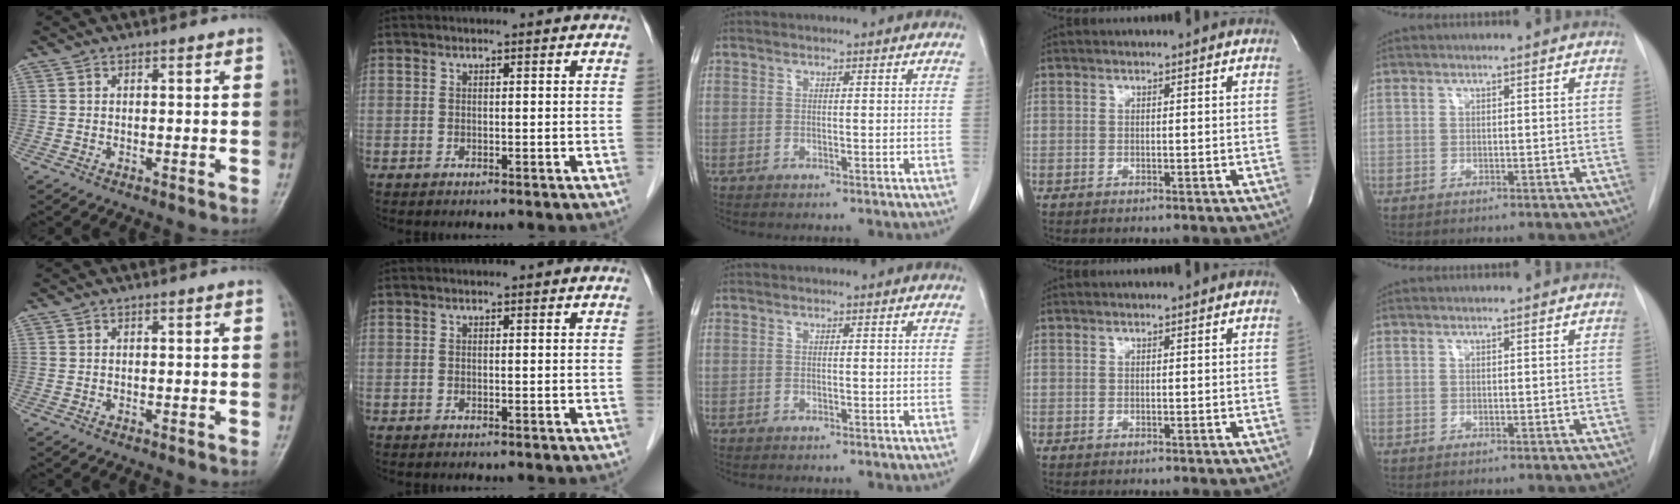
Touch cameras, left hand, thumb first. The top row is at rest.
{}